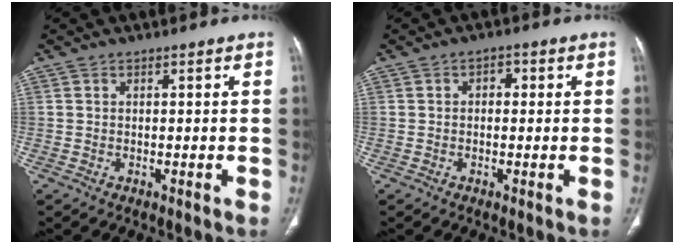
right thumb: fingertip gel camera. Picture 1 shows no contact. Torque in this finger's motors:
{"motor_torque": [-0.30, 0.13, -0.19, -0.02, 0.06]}